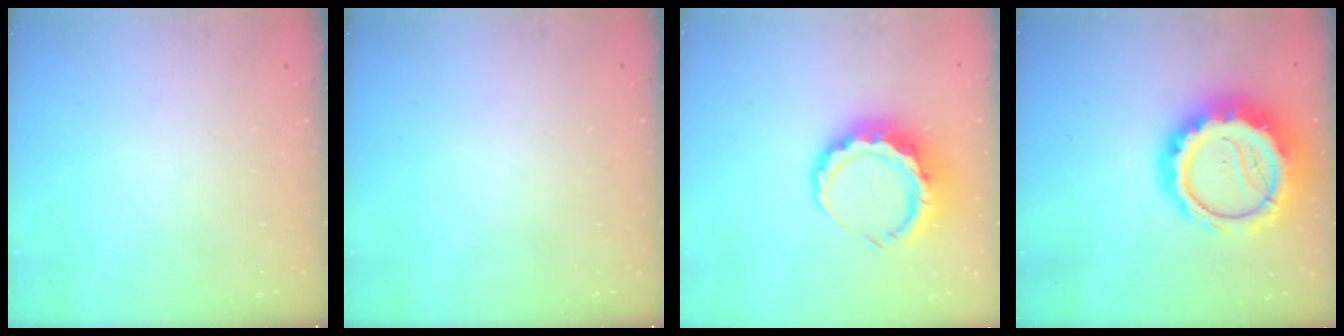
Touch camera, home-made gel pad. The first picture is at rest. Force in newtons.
{"total": 0.0}
{"total": 8.8, "press": 8.6, "slide": 1.8}
{"total": 19.4, "press": 18.9, "slide": 4.1}